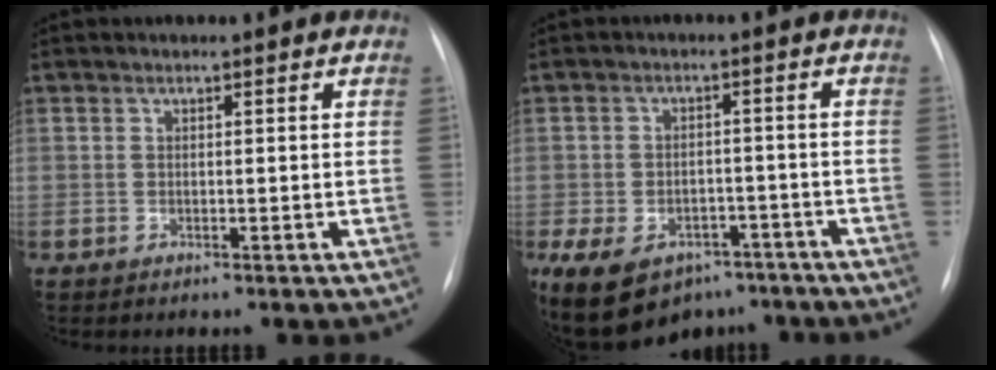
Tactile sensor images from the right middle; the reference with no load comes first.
{"total": 16.4, "force": [-9.9, 10.8, 7.3], "torque": [-0.174, 0.002, -0.133]}